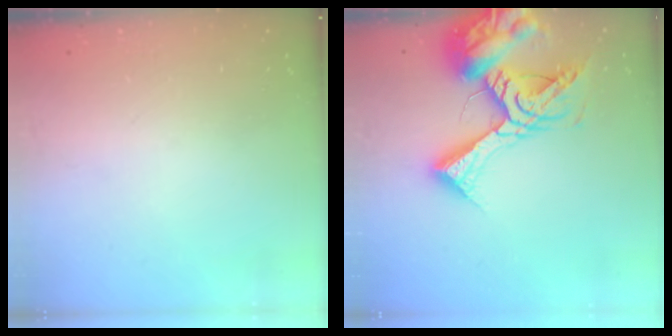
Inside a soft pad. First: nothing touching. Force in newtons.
{"total": 19.3, "press": 19.2, "slide": 2.1}